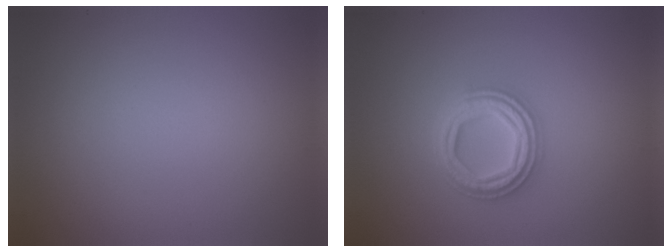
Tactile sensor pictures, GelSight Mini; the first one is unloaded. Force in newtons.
{"total": 4.3, "press": 4.3, "slide": 0.6}